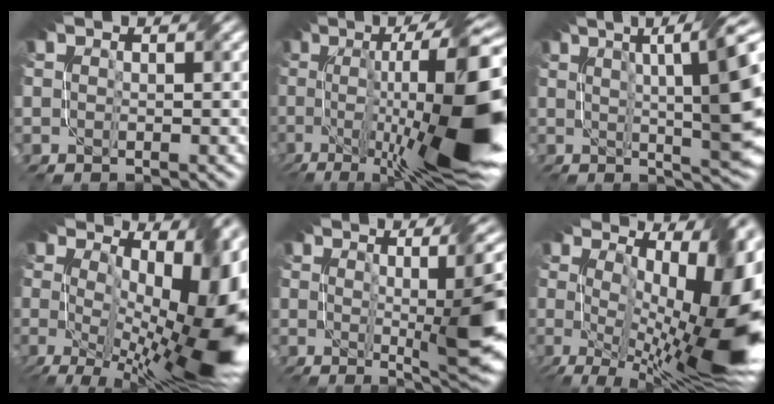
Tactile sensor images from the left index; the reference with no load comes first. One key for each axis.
{"total": 16.5, "fx": -1.8, "fy": 4.4, "fz": 15.8, "tx": -0.231, "ty": 0.010, "tz": -0.032}
{"total": 11.1, "fx": 2.3, "fy": 2.8, "fz": 10.5, "tx": -0.114, "ty": 0.014, "tz": 0.028}
{"total": 15.8, "fx": -0.3, "fy": 7.0, "fz": 14.2, "tx": -0.180, "ty": -0.022, "tz": 0.011}
{"total": 10.1, "fx": 0.3, "fy": 2.2, "fz": 9.9, "tx": -0.112, "ty": -0.001, "tz": 0.012}
{"total": 16.7, "fx": 0.5, "fy": 6.4, "fz": 15.5, "tx": -0.192, "ty": -0.012, "tz": 0.022}